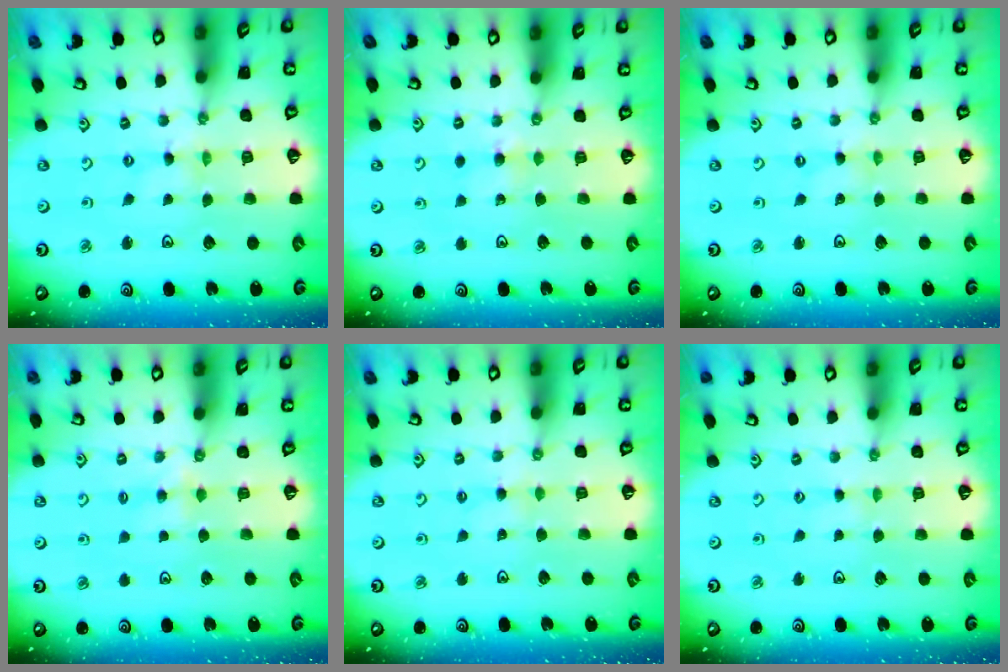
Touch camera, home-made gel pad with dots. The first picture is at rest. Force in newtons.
{"total": 4.2, "press": 4.1, "slide": 0.7}
{"total": 0.0}
{"total": 3.0, "press": 2.9, "slide": 0.4}
{"total": 2.5, "press": 2.5, "slide": 0.2}
{"total": 0.9, "press": 0.9, "slide": 0.2}